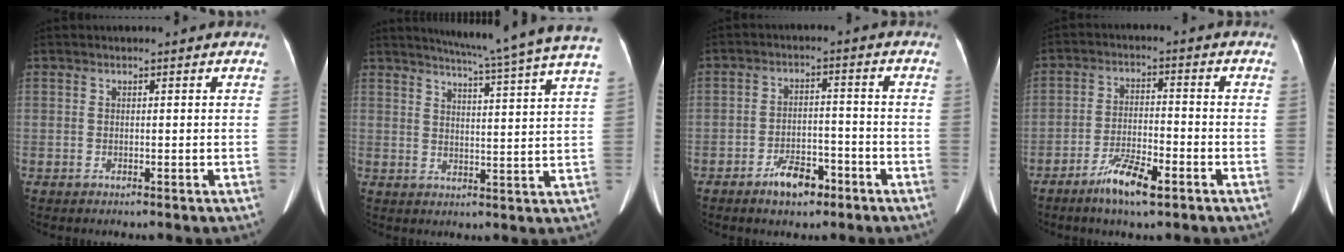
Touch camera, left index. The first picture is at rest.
{"total": 19.0, "force": [16.5, -1.9, 9.2], "torque": [-0.143, -0.044, 0.197]}
{"total": 5.8, "force": [-4.1, 2.6, 3.3], "torque": [-0.063, 0.005, -0.065]}
{"total": 6.8, "force": [-4.6, 1.3, 4.9], "torque": [-0.101, -0.008, -0.082]}